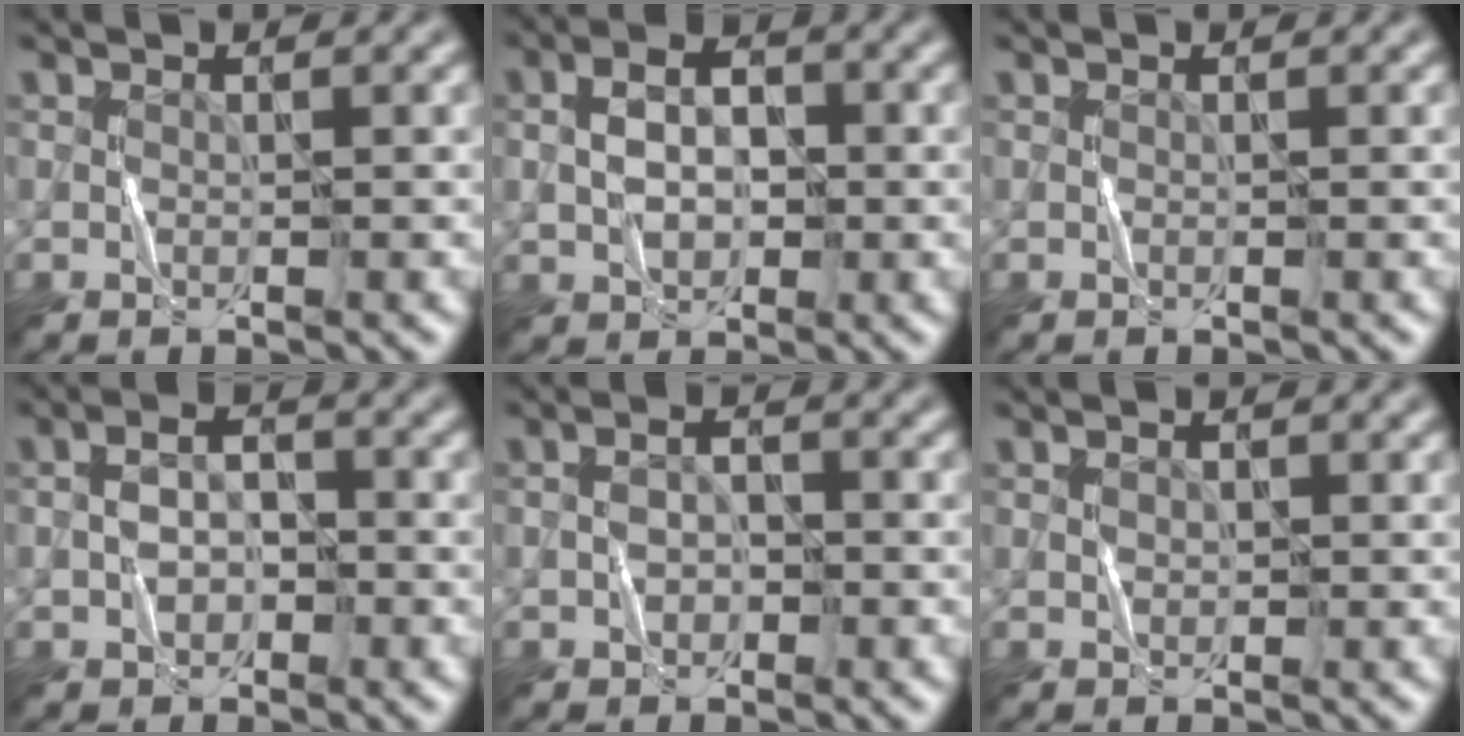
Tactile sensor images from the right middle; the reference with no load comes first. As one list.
[{"total": 3.9, "force": [0.0, 2.6, 2.9], "torque": [-0.057, 0.004, -0.004]}, {"total": 0.0}, {"total": 2.8, "force": [-0.7, 1.9, 1.9], "torque": [-0.034, 0.006, -0.018]}, {"total": 2.1, "force": [-0.5, 1.5, 1.4], "torque": [-0.021, 0.007, -0.012]}, {"total": 0.9, "force": [0.1, 0.7, 0.6], "torque": [-0.011, 0.002, 0.002]}]